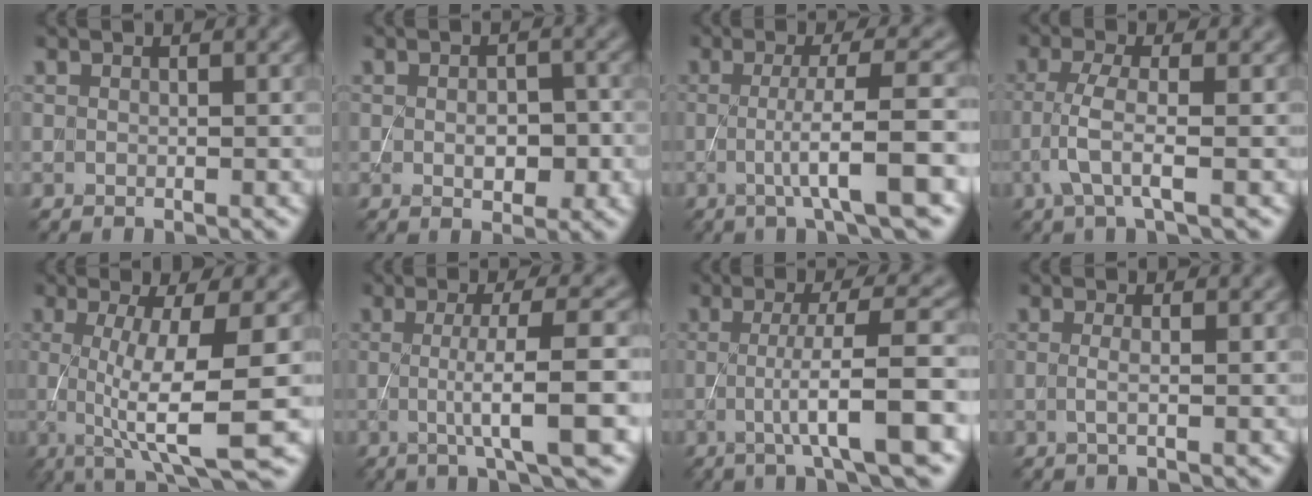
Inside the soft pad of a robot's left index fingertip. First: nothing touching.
{"total": 2.9, "force": [-0.4, 1.6, 2.4], "torque": [-0.037, -0.002, -0.002]}
{"total": 6.1, "force": [-1.0, 0.8, 6.0], "torque": [-0.093, 0.003, -0.018]}
{"total": 2.9, "force": [-1.0, 0.4, 2.7], "torque": [-0.062, 0.007, -0.023]}
{"total": 8.6, "force": [-0.6, 1.7, 8.4], "torque": [-0.120, -0.006, -0.007]}
{"total": 6.8, "force": [-0.5, 1.3, 6.7], "torque": [-0.102, 0.002, -0.007]}
{"total": 7.1, "force": [-1.0, 1.1, 6.9], "torque": [-0.107, 0.007, -0.017]}
{"total": 1.2, "force": [0.0, 0.4, 1.1], "torque": [-0.018, -0.003, -0.006]}